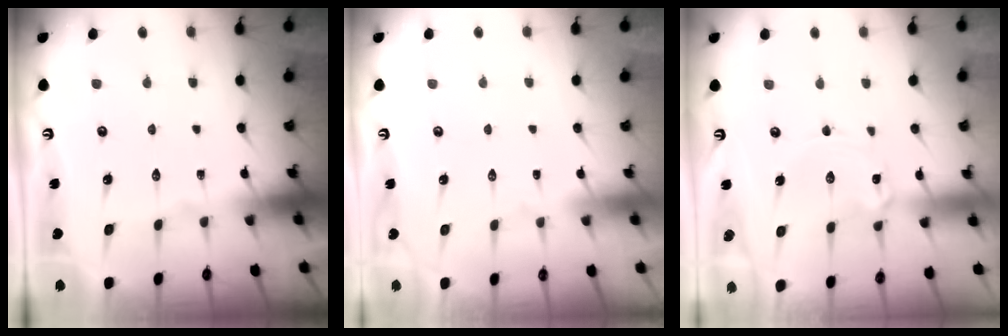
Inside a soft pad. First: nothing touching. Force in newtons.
{"total": 1.6, "press": 1.6, "slide": 0.1}
{"total": 1.6, "press": 1.6, "slide": 0.2}